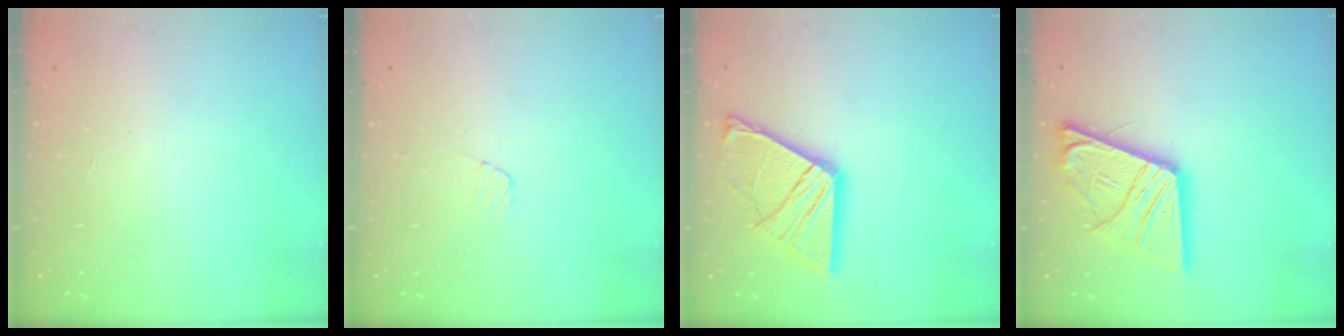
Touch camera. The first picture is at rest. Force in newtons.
{"total": 3.9, "press": 3.9, "slide": 0.4}
{"total": 16.2, "press": 16.1, "slide": 1.4}
{"total": 19.6, "press": 19.5, "slide": 2.2}